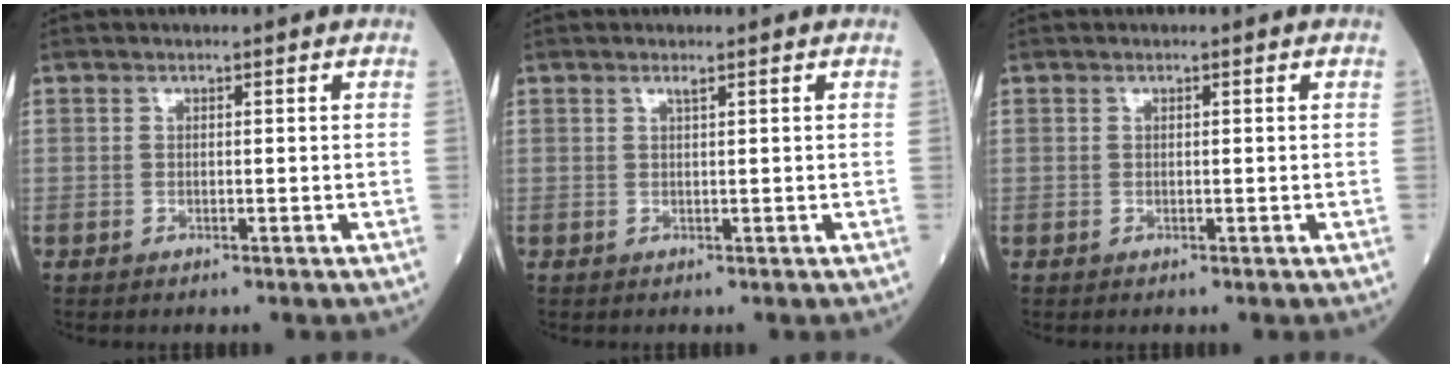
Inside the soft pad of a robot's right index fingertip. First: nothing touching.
{"total": 0.5, "force": [0.4, -0.1, 0.4], "torque": [-0.013, -0.002, 0.011]}
{"total": 0.0}